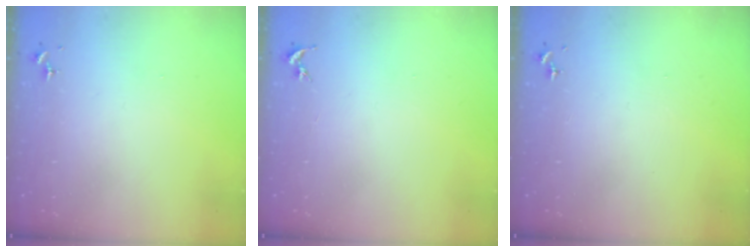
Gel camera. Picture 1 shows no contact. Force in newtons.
{"total": 0.0}
{"total": 0.0}